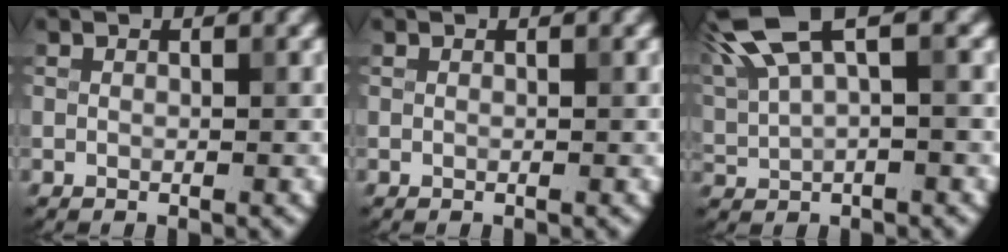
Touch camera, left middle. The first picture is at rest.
{"total": 0.0}
{"total": 7.7, "force": [4.5, 2.3, 5.8], "torque": [-0.133, 0.020, 0.088]}